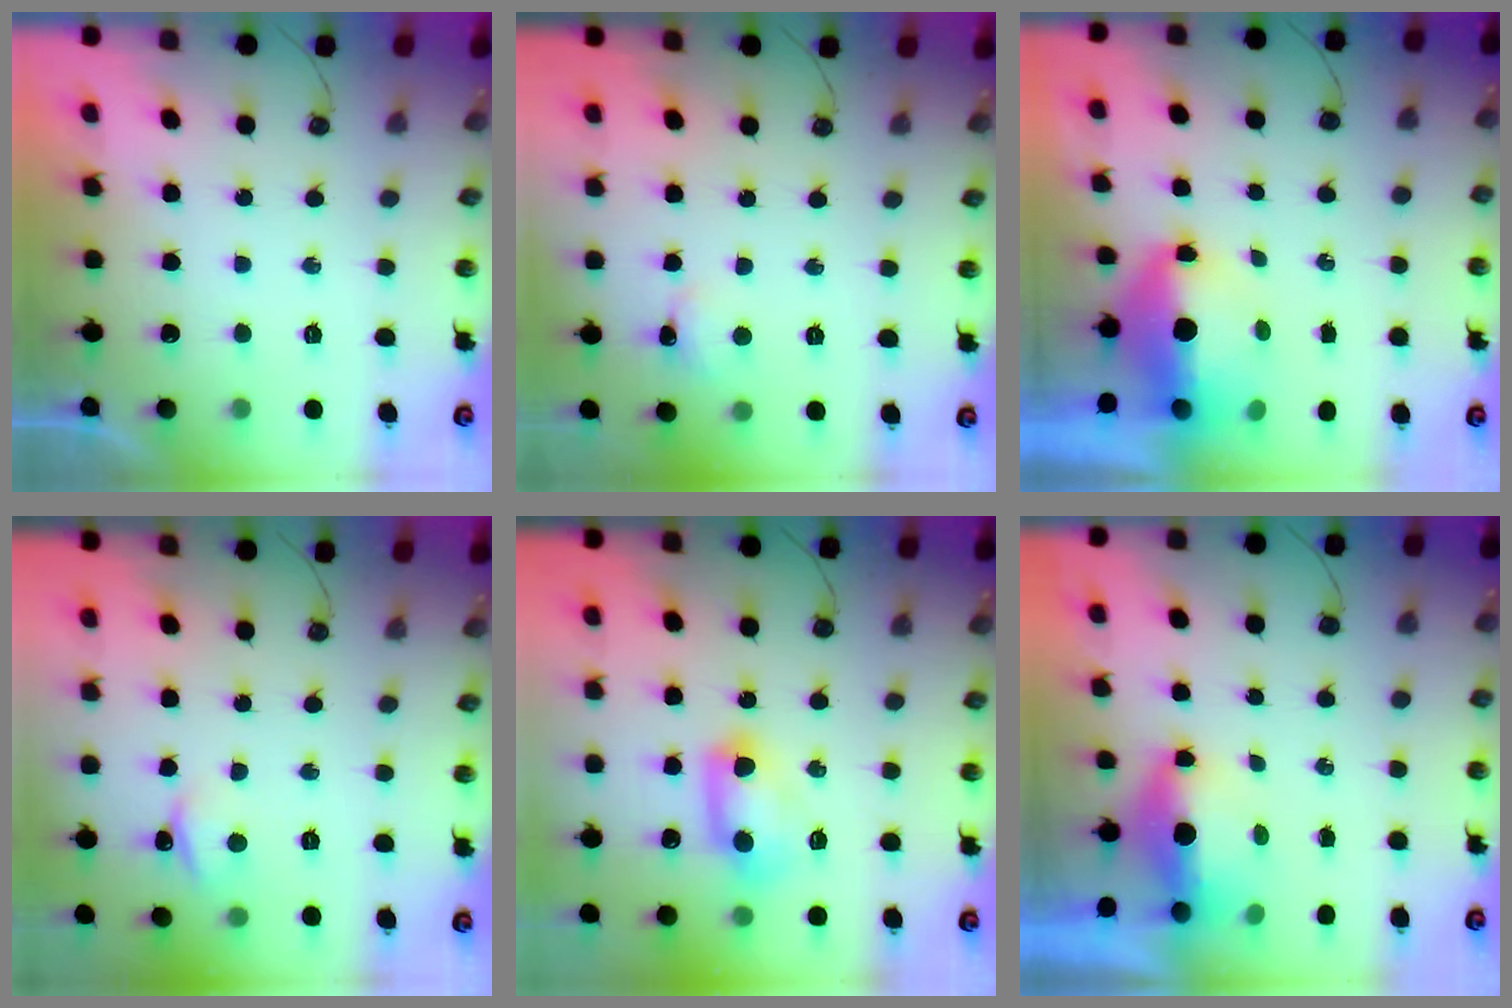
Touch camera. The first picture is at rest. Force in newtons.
{"total": 2.0, "press": 1.9, "slide": 0.4}
{"total": 14.7, "press": 9.3, "slide": 11.4}
{"total": 3.7, "press": 3.7, "slide": 0.5}
{"total": 10.9, "press": 10.4, "slide": 3.4}
{"total": 5.7, "press": 5.5, "slide": 1.5}